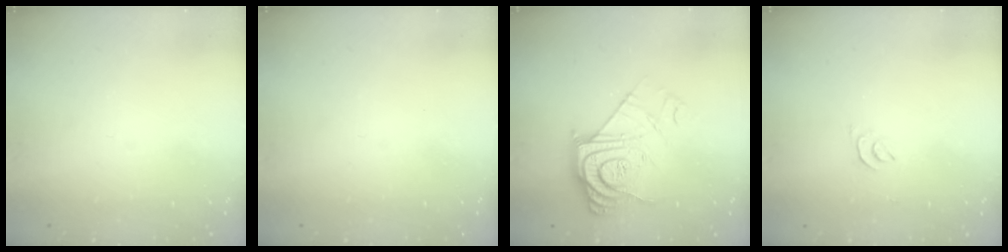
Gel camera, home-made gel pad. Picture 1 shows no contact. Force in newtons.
{"total": 0.0}
{"total": 12.3, "press": 12.3, "slide": 1.1}
{"total": 3.3, "press": 3.2, "slide": 0.5}